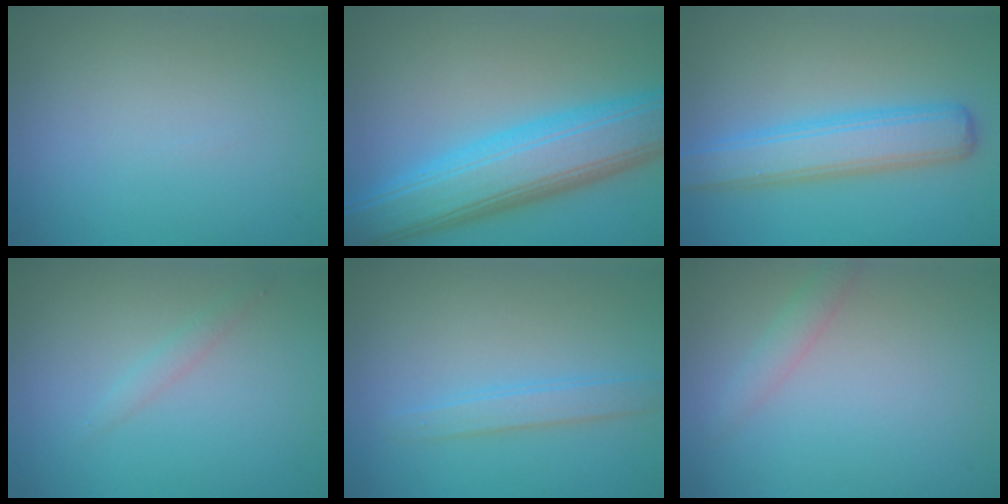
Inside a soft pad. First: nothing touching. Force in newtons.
{"total": 9.9, "press": 9.9, "slide": 0.2}
{"total": 5.3, "press": 5.3, "slide": 0.1}
{"total": 1.0, "press": 1.0, "slide": 0.0}
{"total": 2.1, "press": 2.1, "slide": 0.1}
{"total": 1.5, "press": 1.5, "slide": 0.0}